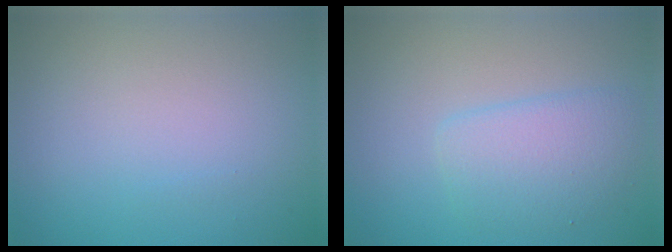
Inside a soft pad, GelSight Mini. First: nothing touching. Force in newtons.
{"total": 3.3, "press": 3.3, "slide": 0.1}